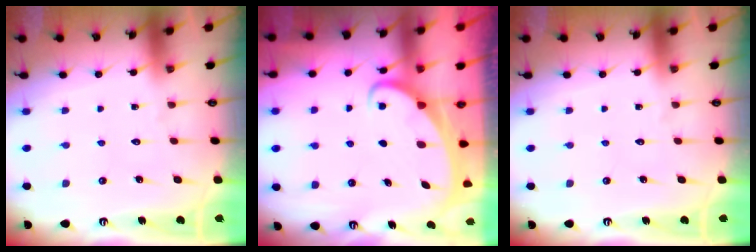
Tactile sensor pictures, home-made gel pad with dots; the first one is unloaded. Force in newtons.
{"total": 2.4, "press": 2.4, "slide": 0.3}
{"total": 0.0}